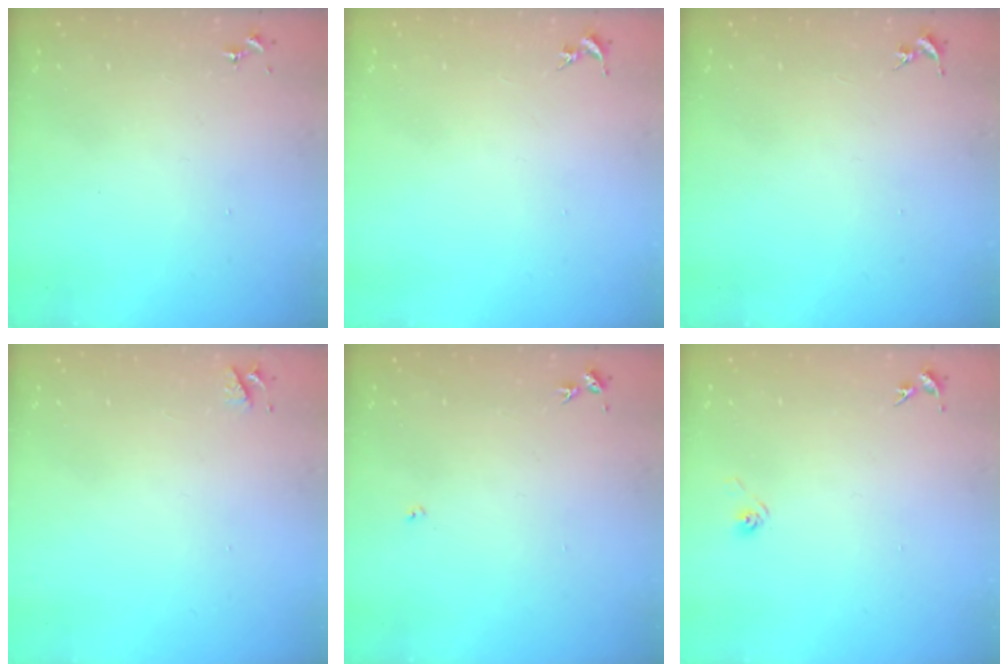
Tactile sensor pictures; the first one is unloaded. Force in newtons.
{"total": 0.0}
{"total": 0.0}
{"total": 3.6, "press": 3.5, "slide": 0.6}
{"total": 3.0, "press": 3.0, "slide": 0.4}
{"total": 2.9, "press": 2.6, "slide": 1.4}